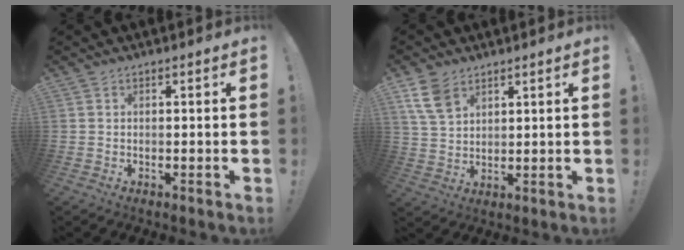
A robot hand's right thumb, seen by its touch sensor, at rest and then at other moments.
{"total": 8.5, "force": [5.1, 5.2, 4.4], "torque": [-0.089, -0.016, 0.102]}